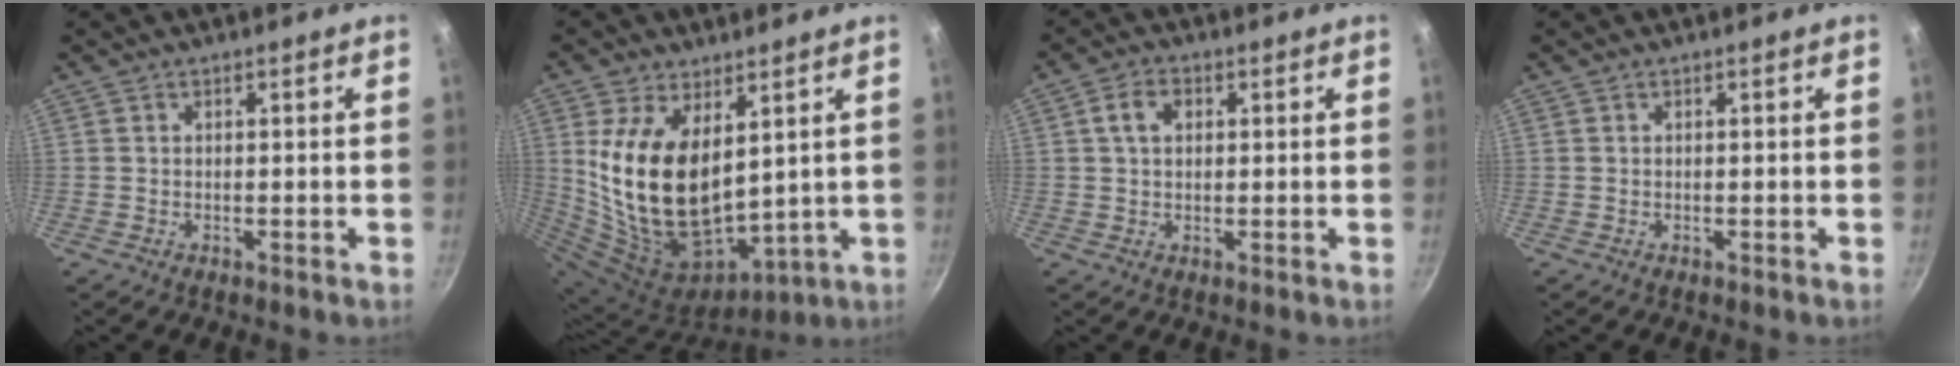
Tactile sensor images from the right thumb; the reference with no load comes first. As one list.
[{"total": 21.0, "force": [4.6, 12.2, 16.4], "torque": [-0.301, -0.047, 0.106]}, {"total": 4.5, "force": [1.2, 3.1, 3.0], "torque": [-0.043, 0.007, 0.016]}, {"total": 0.0}]